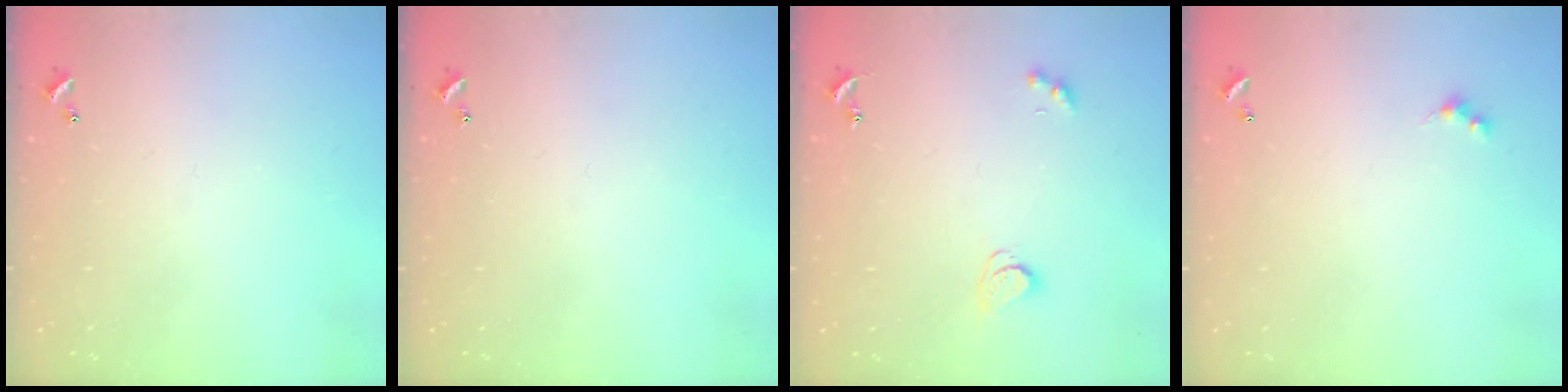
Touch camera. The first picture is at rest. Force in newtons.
{"total": 0.0}
{"total": 2.4, "press": 2.3, "slide": 0.6}
{"total": 1.5, "press": 1.4, "slide": 0.3}